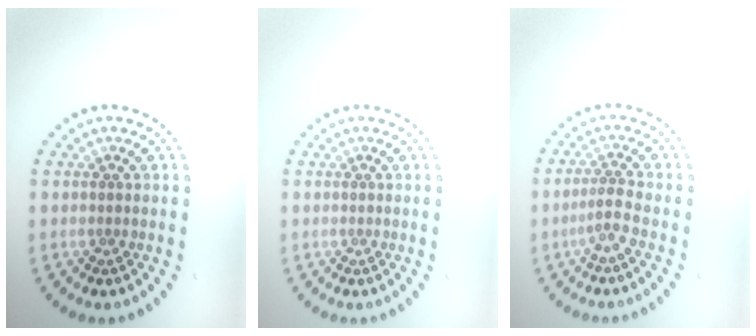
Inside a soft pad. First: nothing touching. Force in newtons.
{"total": 0.0}
{"total": 1.9, "press": 1.3, "slide": 1.4}